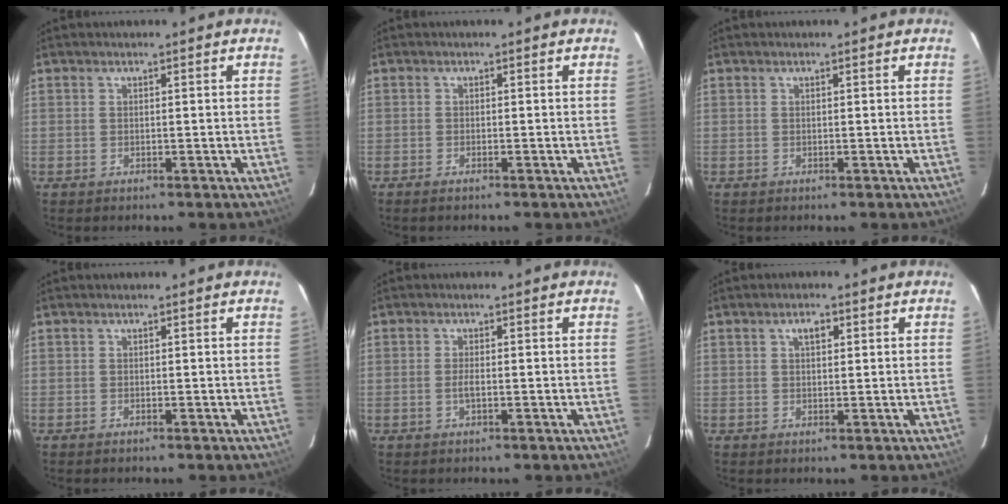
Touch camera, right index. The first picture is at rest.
{"total": 0.9, "force": [-0.8, 0.1, 0.5], "torque": [-0.012, -0.001, -0.017]}
{"total": 0.0}
{"total": 0.0}
{"total": 1.5, "force": [-0.4, 0.3, 1.4], "torque": [-0.029, 0.001, -0.008]}
{"total": 2.2, "force": [0.8, 1.2, 1.6], "torque": [-0.025, 0.008, 0.013]}